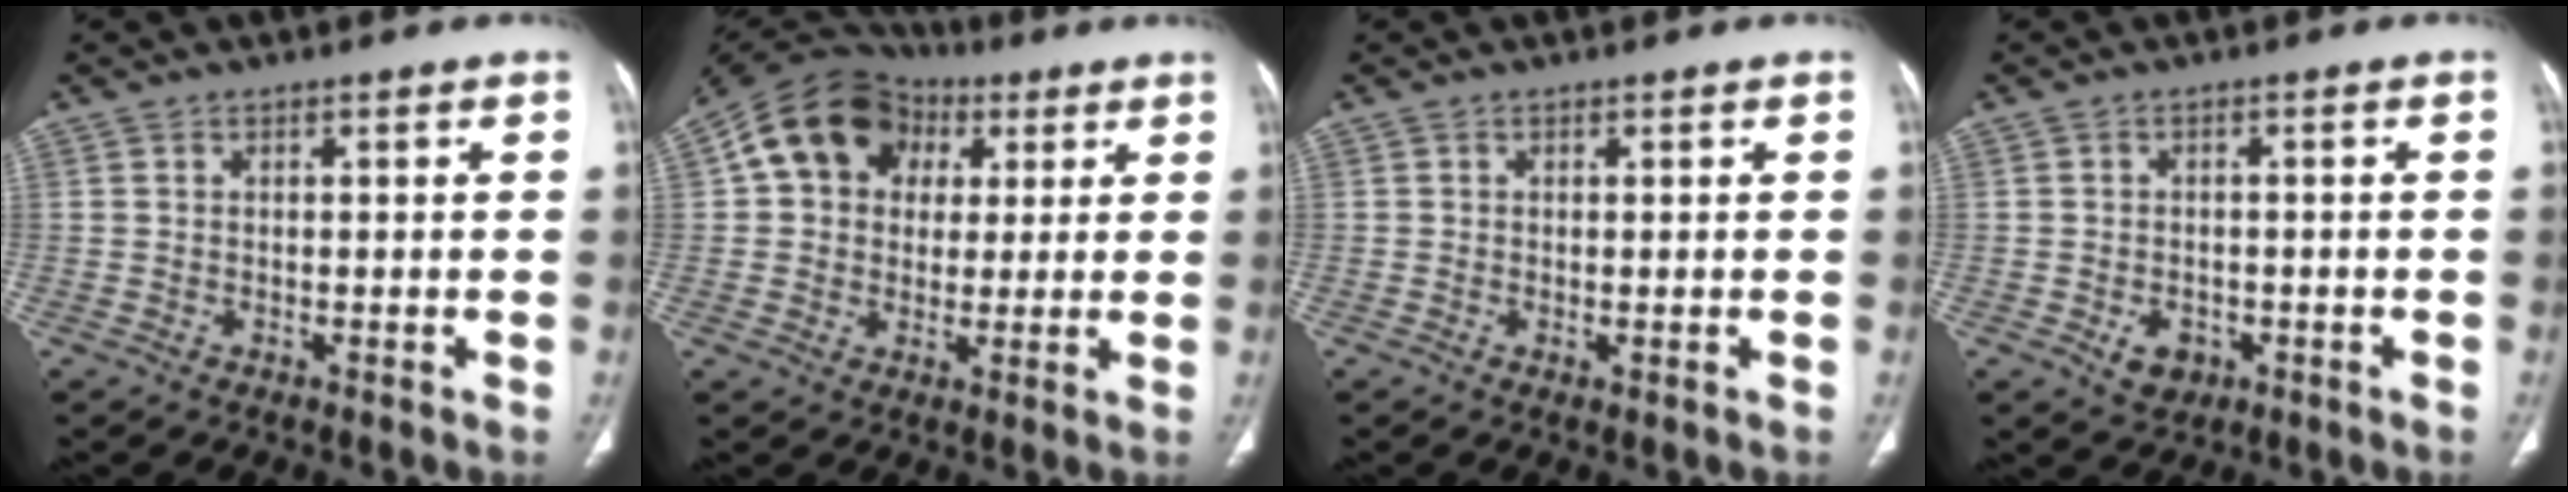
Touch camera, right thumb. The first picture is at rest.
{"total": 14.7, "force": [4.1, 11.9, 7.6], "torque": [-0.108, 0.022, 0.062]}
{"total": 0.7, "force": [-0.1, 0.3, 0.6], "torque": [-0.015, -0.004, -0.001]}
{"total": 4.0, "force": [-1.5, 3.0, 2.2], "torque": [-0.023, 0.005, -0.013]}